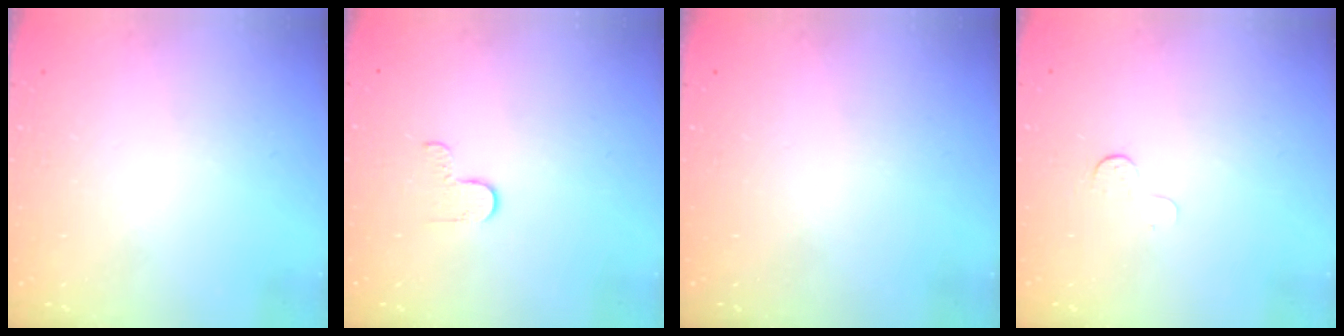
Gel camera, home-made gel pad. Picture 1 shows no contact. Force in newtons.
{"total": 2.7, "press": 2.6, "slide": 0.4}
{"total": 0.0}
{"total": 3.9, "press": 3.8, "slide": 0.4}